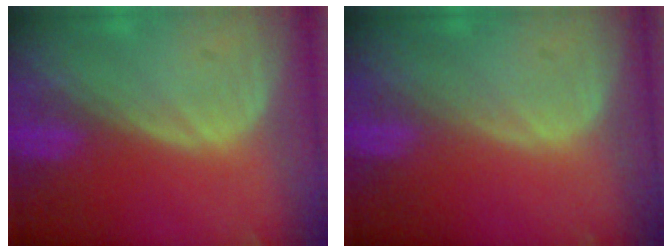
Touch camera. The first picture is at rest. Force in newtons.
{"total": 0.0}